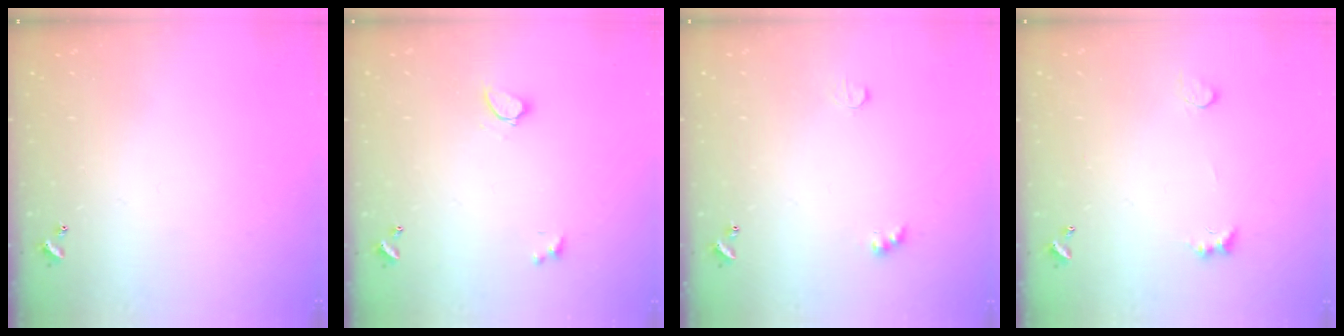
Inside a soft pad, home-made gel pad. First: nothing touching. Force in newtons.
{"total": 1.2, "press": 1.2, "slide": 0.3}
{"total": 2.5, "press": 2.4, "slide": 0.7}
{"total": 1.5, "press": 1.3, "slide": 0.7}